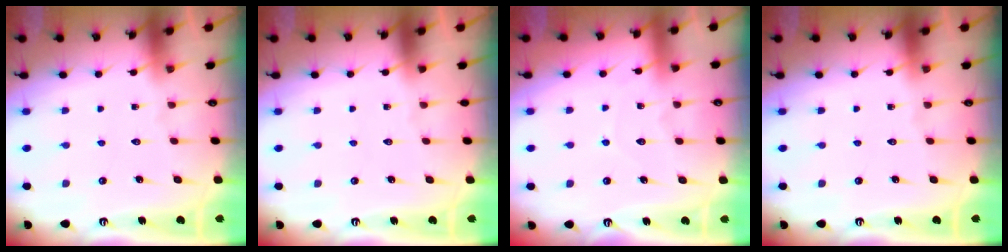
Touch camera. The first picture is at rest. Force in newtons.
{"total": 0.0}
{"total": 4.0, "press": 3.9, "slide": 0.5}
{"total": 0.0}